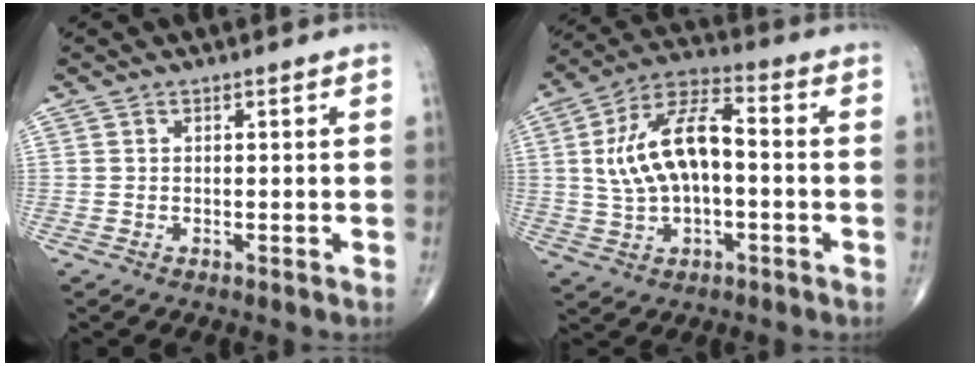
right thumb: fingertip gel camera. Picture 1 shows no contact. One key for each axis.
{"total": 14.3, "fx": 0.2, "fy": 7.2, "fz": 12.3, "tx": -0.227, "ty": 0.034, "tz": -0.001}